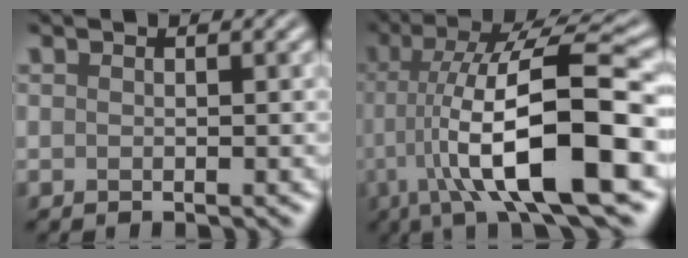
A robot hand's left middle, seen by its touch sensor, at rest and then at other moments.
{"total": 13.3, "force": [-2.1, 3.1, 12.8], "torque": [-0.196, 0.019, -0.031]}